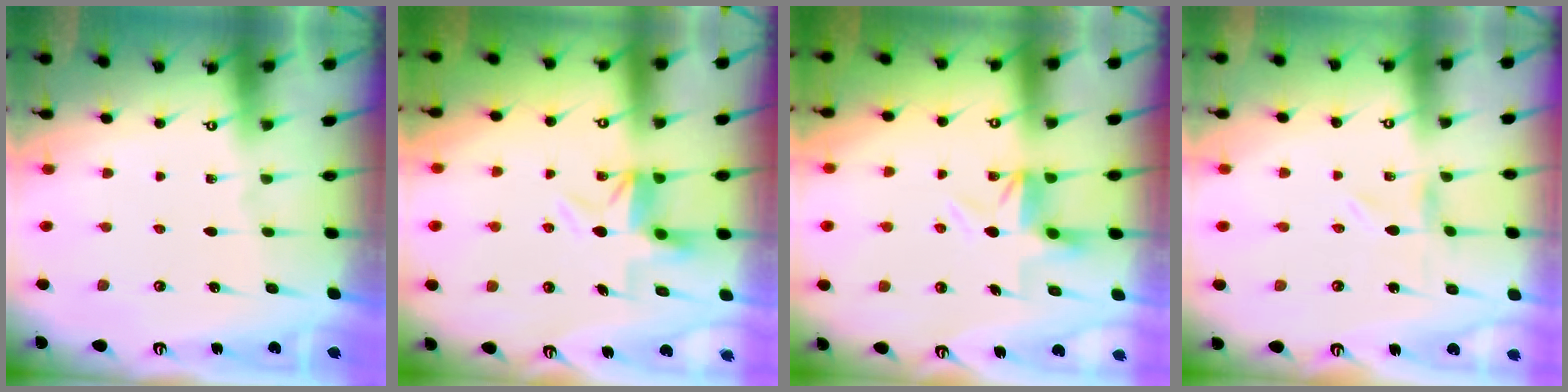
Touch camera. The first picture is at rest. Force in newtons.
{"total": 5.1, "press": 5.1, "slide": 0.3}
{"total": 5.3, "press": 5.3, "slide": 0.2}
{"total": 0.0}